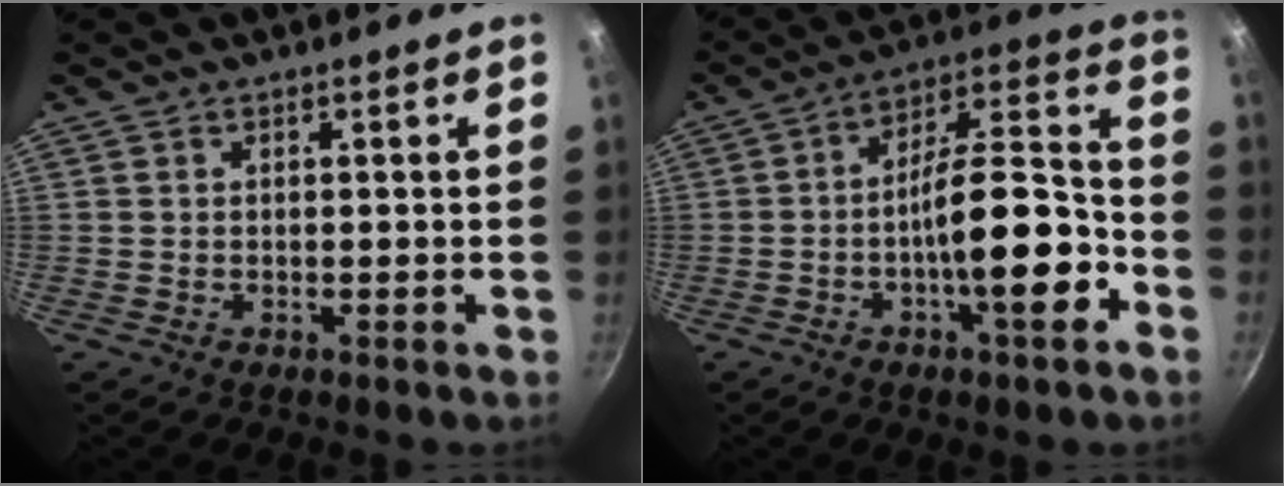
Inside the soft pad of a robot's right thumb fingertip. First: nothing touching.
{"total": 16.7, "force": [-5.5, 5.3, 14.8], "torque": [-0.206, 0.053, -0.094]}